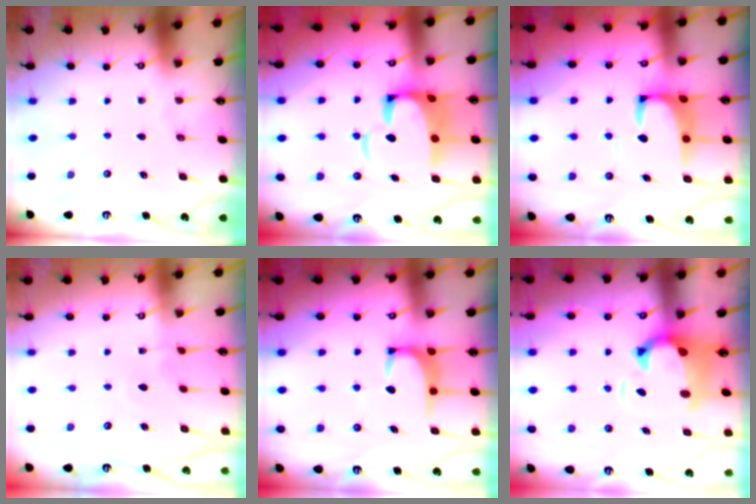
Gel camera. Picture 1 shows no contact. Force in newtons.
{"total": 8.5, "press": 8.4, "slide": 1.6}
{"total": 7.3, "press": 7.2, "slide": 1.0}
{"total": 2.5, "press": 2.4, "slide": 0.3}
{"total": 2.8, "press": 2.8, "slide": 0.3}
{"total": 3.0, "press": 2.7, "slide": 1.4}